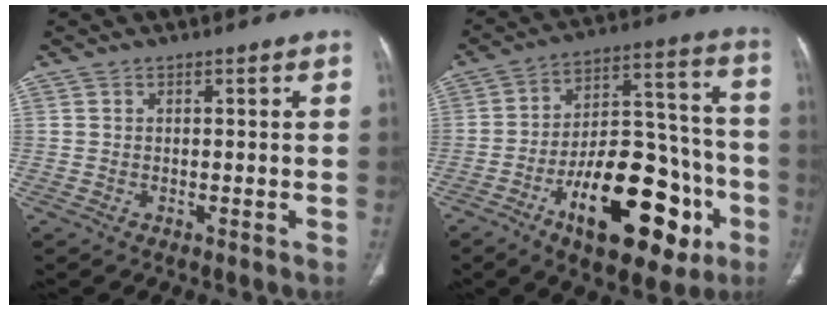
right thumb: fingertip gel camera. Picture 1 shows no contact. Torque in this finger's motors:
{"motor_torque": [0.35, 0.63, 1.77, -1.00, 0.18]}